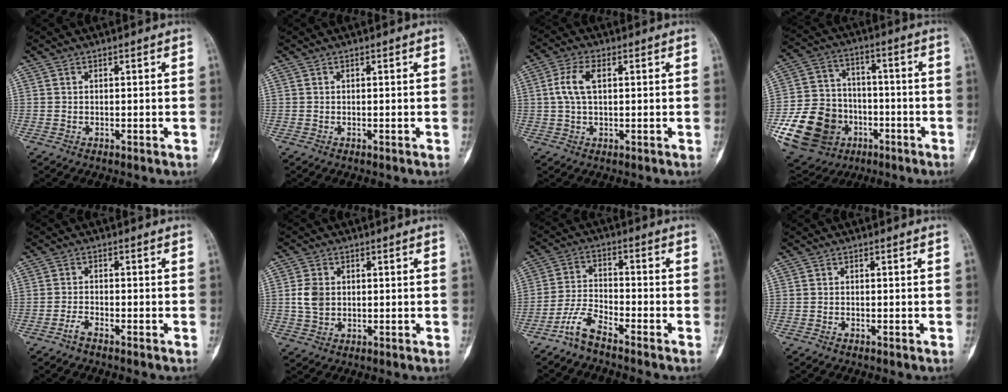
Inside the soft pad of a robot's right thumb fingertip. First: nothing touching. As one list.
[{"total": 0.0}, {"total": 5.8, "force": [1.1, 3.0, 4.9], "torque": [-0.113, 0.013, 0.020]}, {"total": 20.3, "force": [-7.0, 16.5, 9.4], "torque": [-0.185, 0.054, -0.108]}, {"total": 1.9, "force": [-1.6, 0.4, 1.0], "torque": [-0.029, 0.010, -0.033]}, {"total": 4.7, "force": [0.3, 3.6, 3.0], "torque": [-0.053, 0.003, 0.007]}, {"total": 5.6, "force": [-4.7, 1.2, 2.9], "torque": [-0.065, 0.028, -0.101]}, {"total": 0.0}]